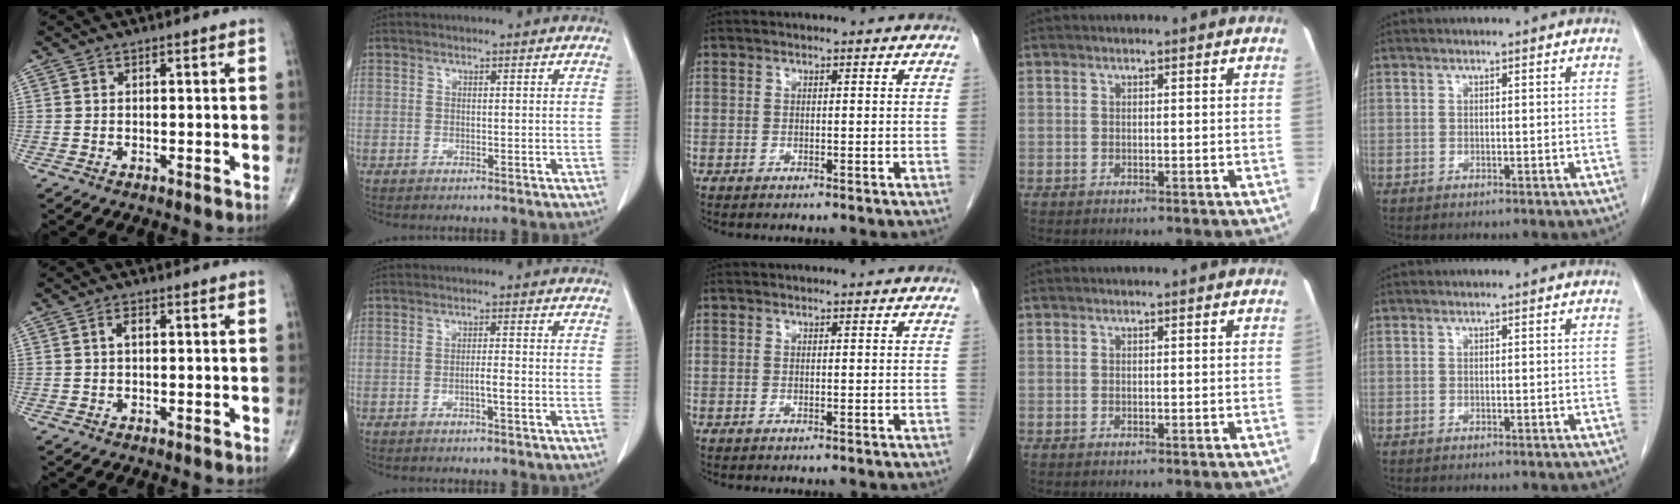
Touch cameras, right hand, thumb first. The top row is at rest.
{"thumb": {"total": 1.7, "force": [0.2, 0.9, 1.4], "torque": [-0.023, 0.006, 0.002]}, "index": {"total": 2.4, "force": [-0.8, 0.4, 2.3], "torque": [-0.041, 0.002, -0.012]}}